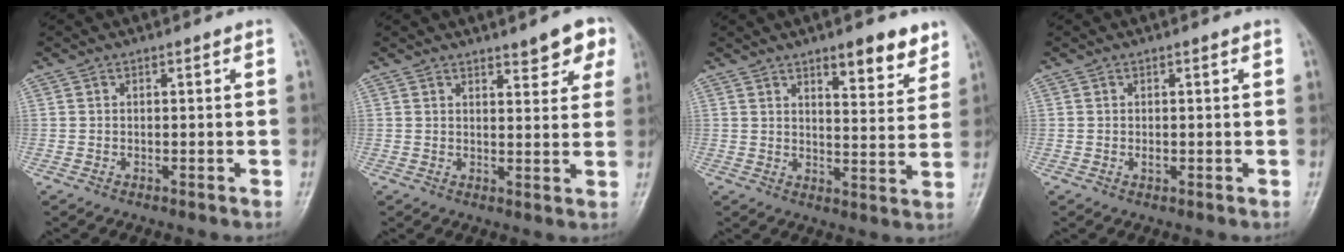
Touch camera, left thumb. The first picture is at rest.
{"total": 6.0, "force": [3.9, 2.2, 4.0], "torque": [-0.023, -0.020, 0.046]}
{"total": 8.9, "force": [6.1, 2.9, 5.8], "torque": [-0.054, -0.038, 0.087]}
{"total": 1.0, "force": [0.0, 0.5, 0.8], "torque": [-0.009, -0.001, 0.002]}